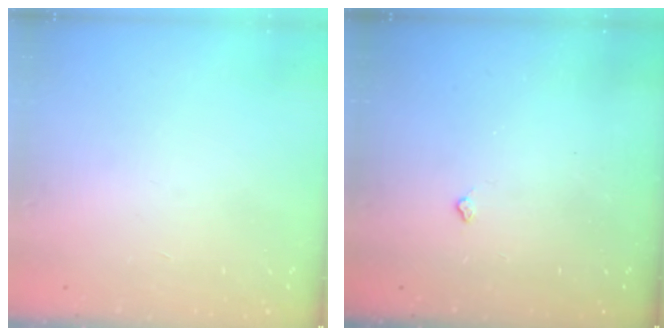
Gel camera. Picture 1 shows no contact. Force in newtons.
{"total": 2.7, "press": 2.6, "slide": 0.4}